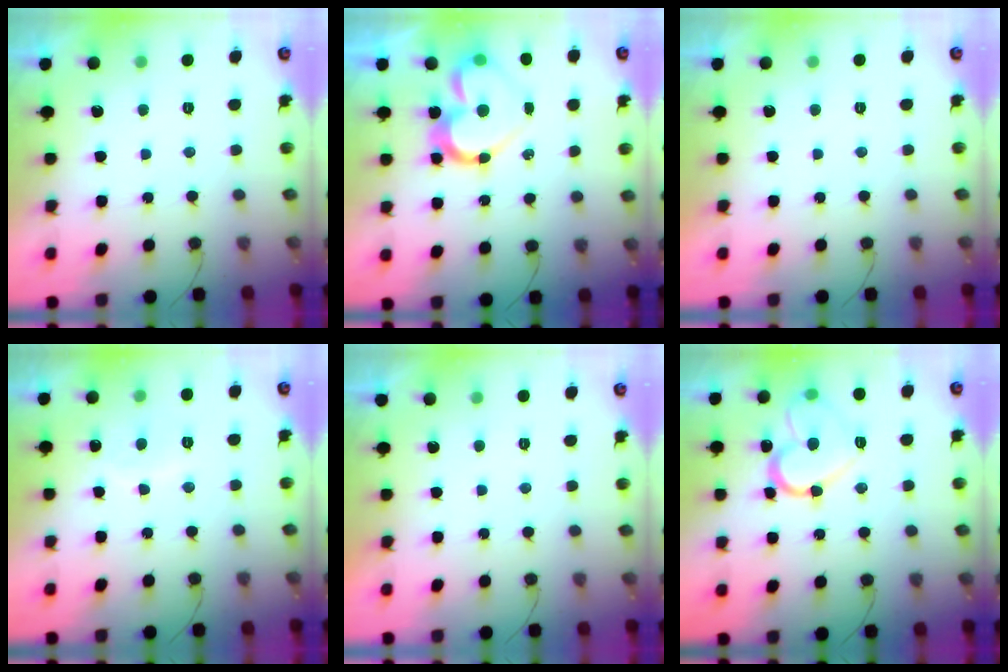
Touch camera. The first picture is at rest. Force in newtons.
{"total": 14.4, "press": 14.4, "slide": 1.2}
{"total": 1.7, "press": 1.7, "slide": 0.1}
{"total": 7.1, "press": 7.1, "slide": 0.5}
{"total": 1.8, "press": 1.8, "slide": 0.0}
{"total": 15.0, "press": 14.9, "slide": 1.5}